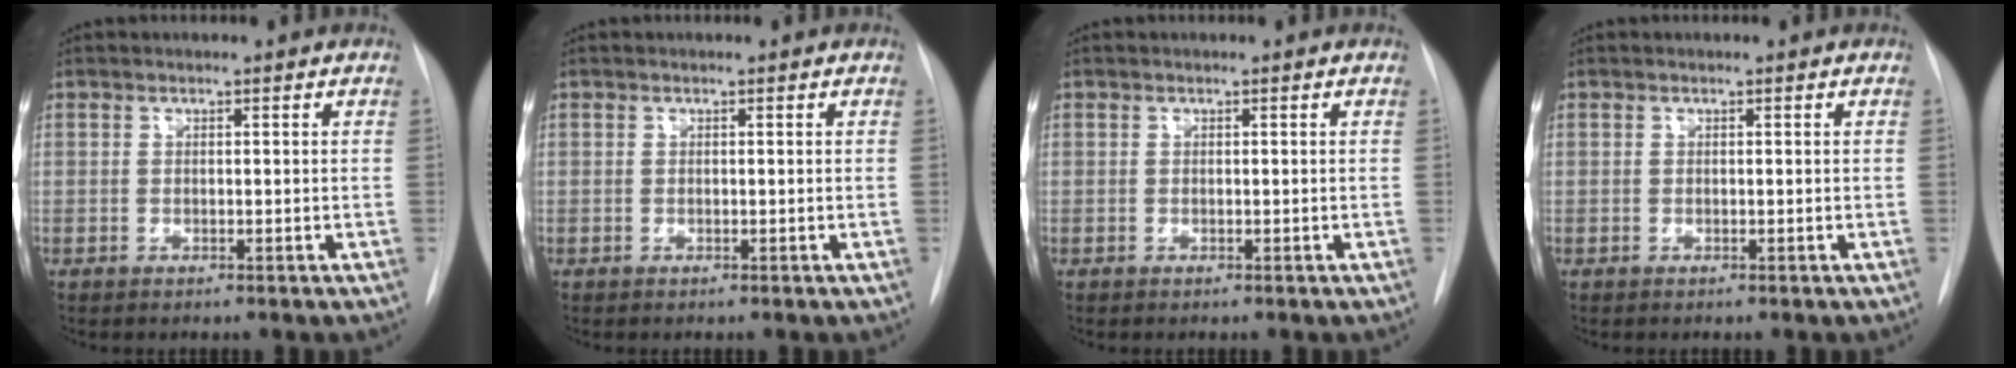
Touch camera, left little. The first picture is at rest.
{"total": 0.0}
{"total": 0.0}
{"total": 0.0}